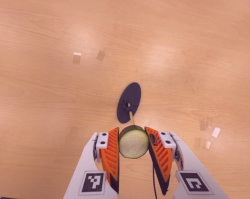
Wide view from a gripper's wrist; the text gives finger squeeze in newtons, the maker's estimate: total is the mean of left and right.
{"total": 11.4, "left": 10.5, "right": 12.2}